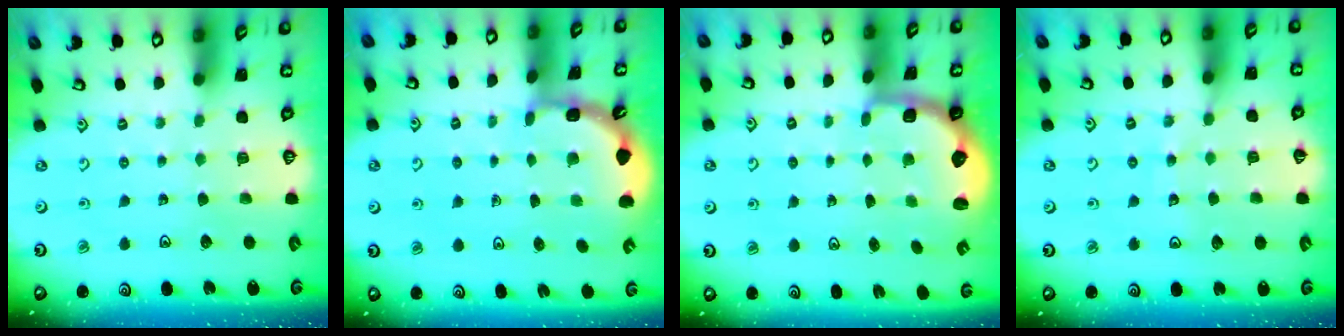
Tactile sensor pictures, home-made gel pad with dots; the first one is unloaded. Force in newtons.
{"total": 2.2, "press": 2.2, "slide": 0.4}
{"total": 2.6, "press": 2.0, "slide": 1.7}
{"total": 8.1, "press": 8.1, "slide": 1.0}